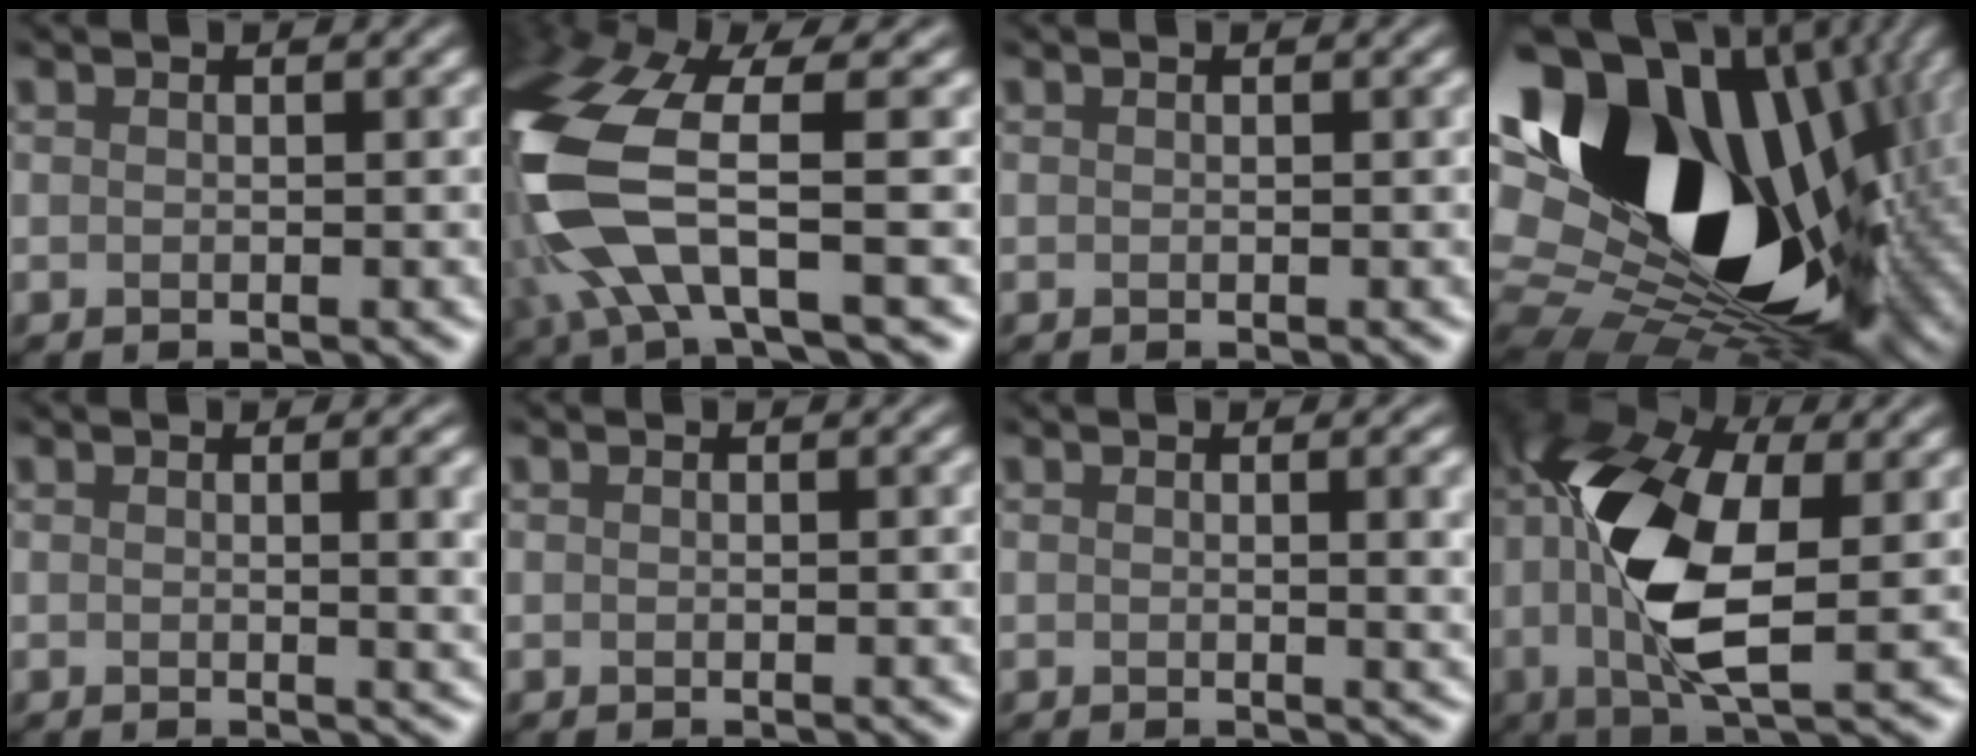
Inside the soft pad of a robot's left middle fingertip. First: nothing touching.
{"total": 10.0, "force": [-2.0, 3.9, 9.0], "torque": [-0.226, -0.009, -0.038]}
{"total": 0.0}
{"total": 21.0, "force": [2.6, 15.1, 14.4], "torque": [-0.281, -0.037, 0.082]}
{"total": 4.9, "force": [0.7, 2.3, 4.3], "torque": [-0.026, 0.019, -0.007]}
{"total": 0.0}
{"total": 4.4, "force": [0.6, 2.0, 3.9], "torque": [-0.025, 0.018, -0.008]}
{"total": 9.7, "force": [0.2, 4.5, 8.6], "torque": [-0.183, 0.002, 0.004]}